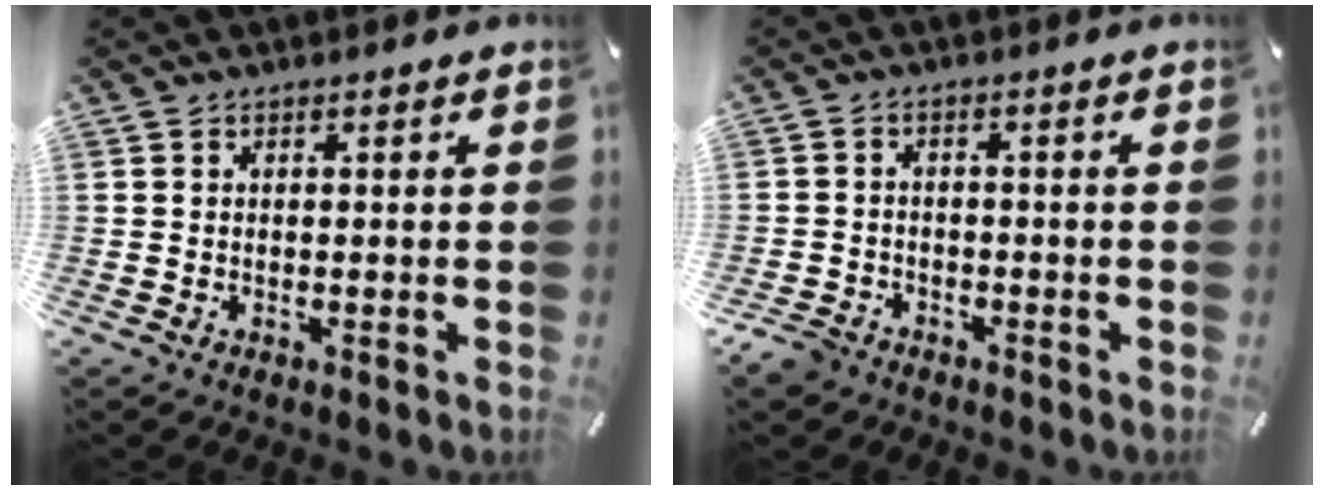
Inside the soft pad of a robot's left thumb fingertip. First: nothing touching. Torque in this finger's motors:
{"motor_torque": [-0.08, 0.19, 0.06, 0.03, -0.03]}